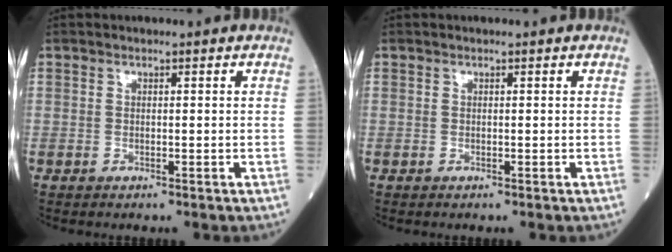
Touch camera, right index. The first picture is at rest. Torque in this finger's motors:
{"motor_torque": [0.00, 0.00, 0.00, -0.01]}